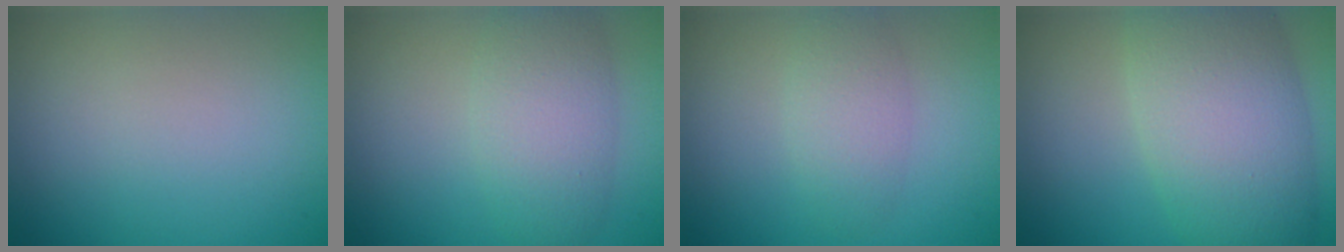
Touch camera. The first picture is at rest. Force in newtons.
{"total": 4.9, "press": 4.9, "slide": 0.1}
{"total": 2.7, "press": 2.7, "slide": 0.1}
{"total": 9.6, "press": 9.6, "slide": 0.4}